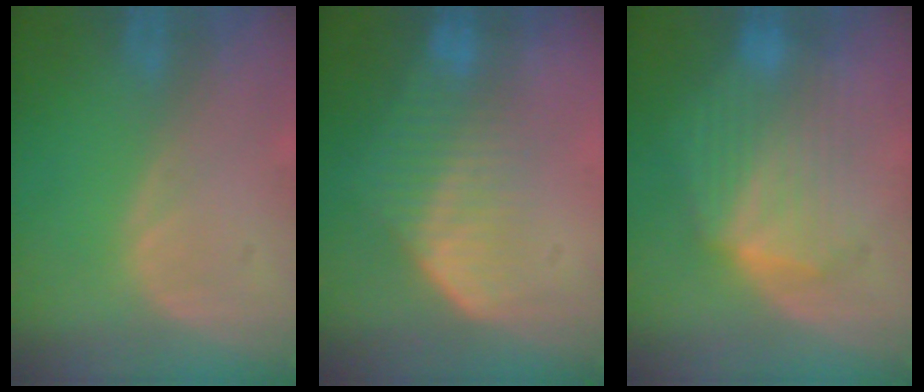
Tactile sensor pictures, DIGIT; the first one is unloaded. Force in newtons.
{"total": 7.3, "press": 6.3, "slide": 3.7}
{"total": 8.0, "press": 8.0, "slide": 0.3}